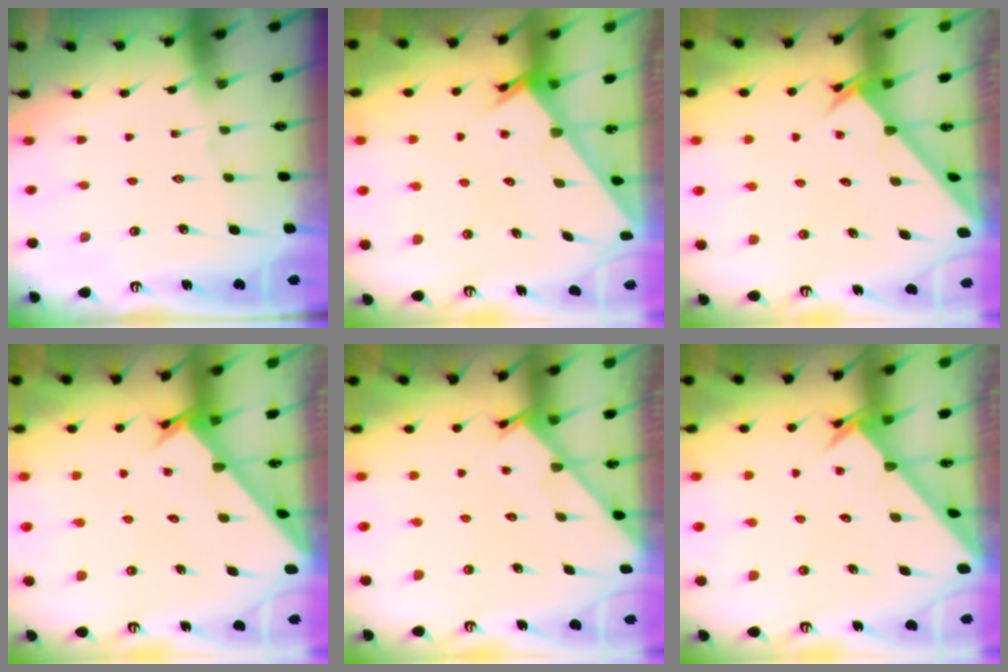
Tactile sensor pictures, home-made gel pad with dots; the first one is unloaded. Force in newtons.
{"total": 2.4, "press": 2.4, "slide": 0.1}
{"total": 2.7, "press": 2.7, "slide": 0.2}
{"total": 2.7, "press": 2.7, "slide": 0.3}
{"total": 1.7, "press": 1.7, "slide": 0.1}
{"total": 2.5, "press": 2.5, "slide": 0.2}